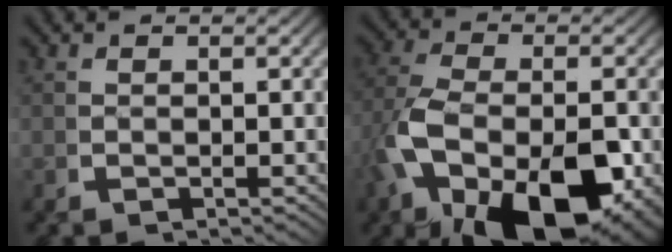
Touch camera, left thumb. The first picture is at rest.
{"total": 13.8, "force": [-4.1, 7.6, 10.8], "torque": [-0.247, -0.061, -0.033]}